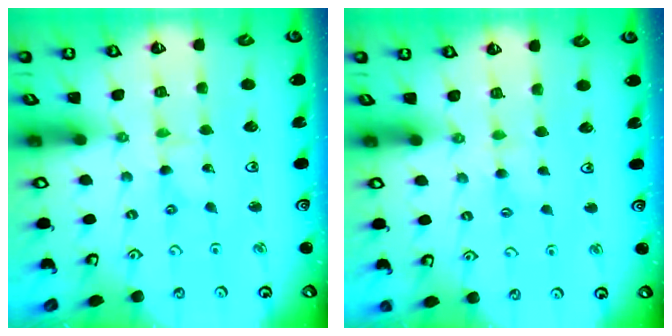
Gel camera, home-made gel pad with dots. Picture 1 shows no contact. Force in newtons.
{"total": 2.3, "press": 2.3, "slide": 0.4}